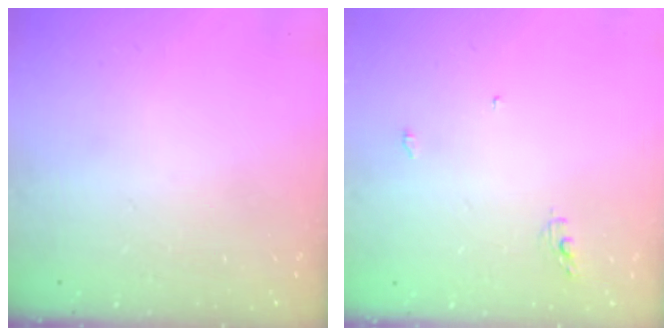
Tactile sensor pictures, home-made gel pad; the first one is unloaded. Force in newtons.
{"total": 3.4, "press": 3.4, "slide": 0.0}